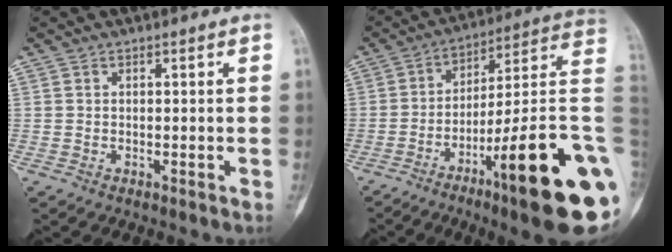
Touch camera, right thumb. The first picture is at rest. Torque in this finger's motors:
{"motor_torque": [3.60, 1.41, 1.65, -1.12, 0.60]}